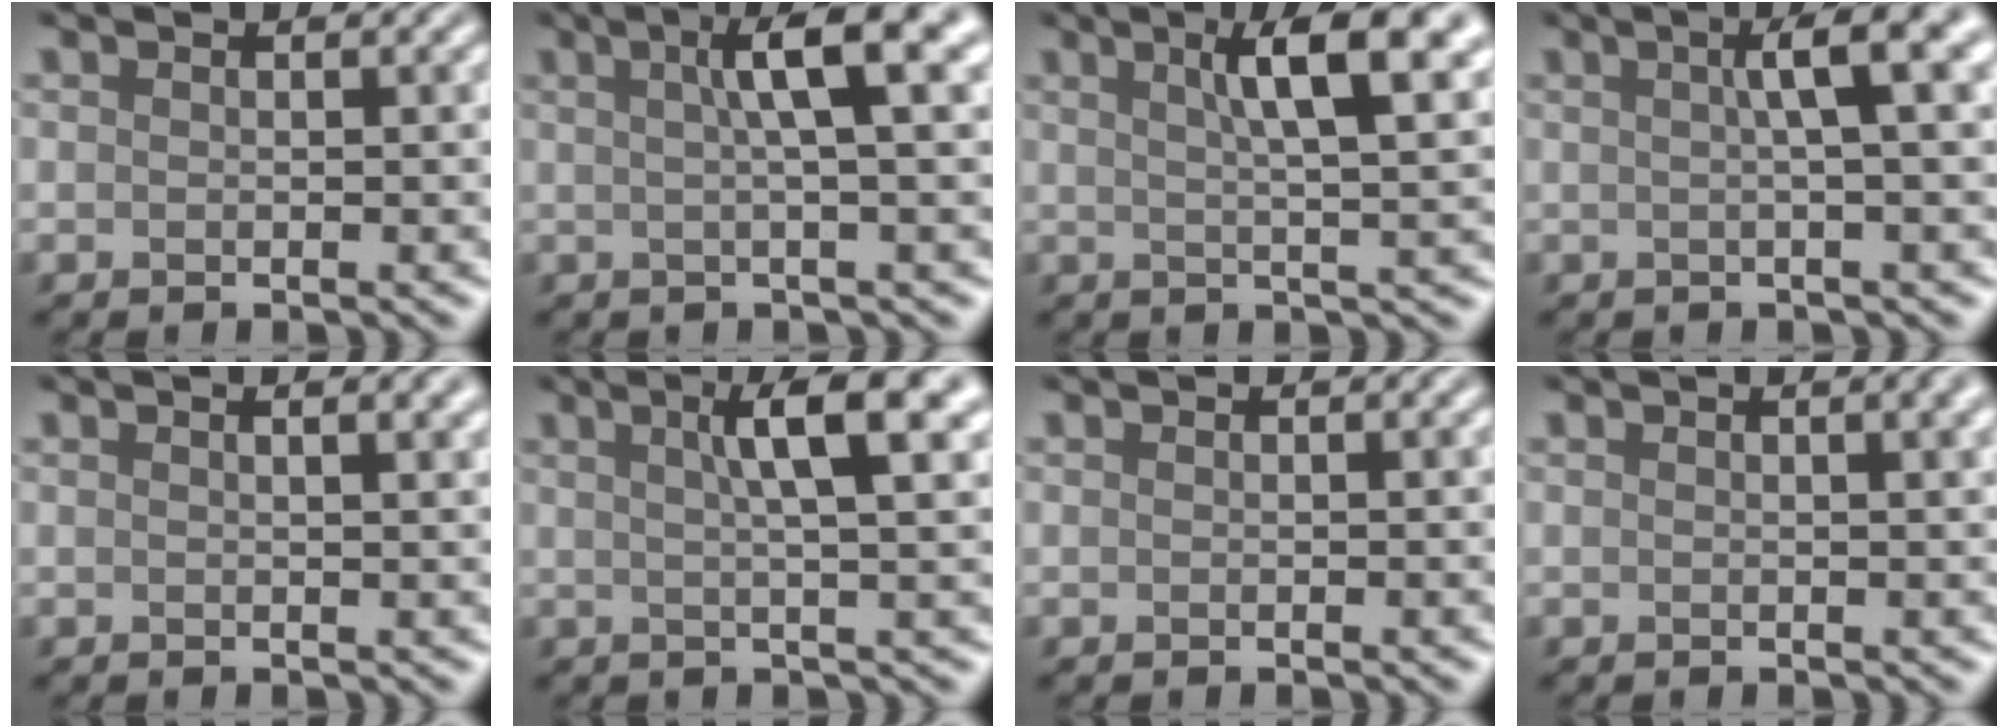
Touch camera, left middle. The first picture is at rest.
{"total": 6.0, "force": [1.6, 1.1, 5.7], "torque": [-0.072, 0.010, 0.020]}
{"total": 6.8, "force": [2.8, 1.5, 6.1], "torque": [-0.070, 0.005, 0.037]}
{"total": 5.1, "force": [1.2, 1.0, 4.9], "torque": [-0.060, 0.010, 0.013]}
{"total": 3.6, "force": [1.8, 1.6, 2.7], "torque": [-0.008, 0.008, -0.005]}
{"total": 5.9, "force": [2.1, 1.1, 5.4], "torque": [-0.063, 0.007, 0.025]}
{"total": 0.0}
{"total": 3.6, "force": [1.6, 1.5, 2.8], "torque": [-0.015, 0.005, 0.000]}